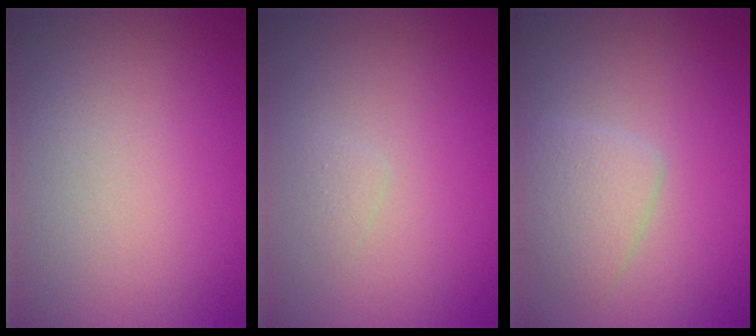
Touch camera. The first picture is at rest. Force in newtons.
{"total": 0.7, "press": 0.7, "slide": 0.0}
{"total": 2.6, "press": 2.6, "slide": 0.2}